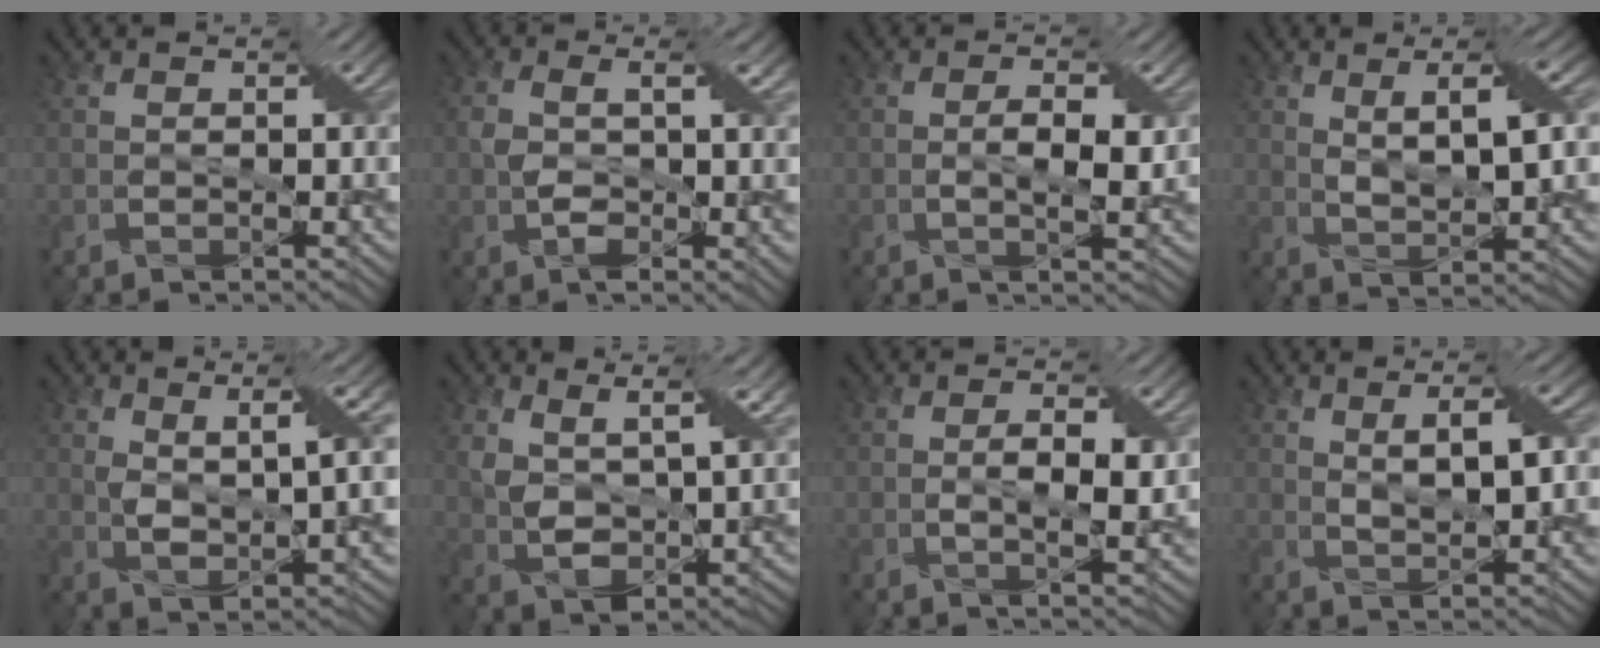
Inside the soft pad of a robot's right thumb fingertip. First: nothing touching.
{"total": 4.6, "force": [-0.3, 1.9, 4.2], "torque": [-0.080, -0.003, -0.007]}
{"total": 2.5, "force": [0.0, 0.7, 2.4], "torque": [-0.043, 0.000, 0.000]}
{"total": 4.3, "force": [2.0, 0.8, 3.8], "torque": [-0.066, -0.001, 0.039]}
{"total": 5.0, "force": [1.9, 1.2, 4.5], "torque": [-0.083, 0.000, 0.036]}
{"total": 5.3, "force": [2.4, 2.5, 4.0], "torque": [-0.097, -0.008, 0.047]}
{"total": 2.8, "force": [0.1, 0.9, 2.7], "torque": [-0.049, -0.001, 0.000]}
{"total": 3.3, "force": [1.6, 0.5, 2.9], "torque": [-0.047, -0.003, 0.032]}